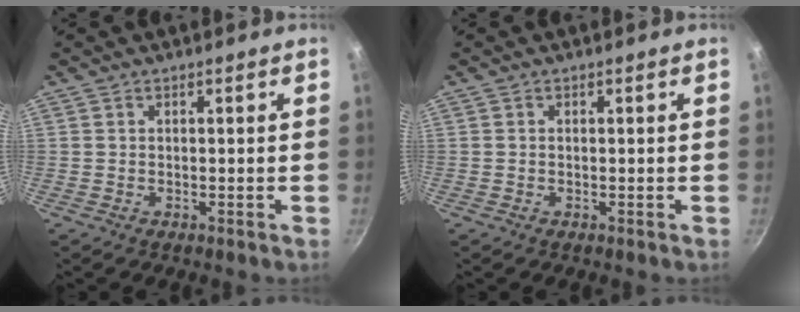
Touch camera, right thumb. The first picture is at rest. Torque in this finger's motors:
{"motor_torque": [-0.06, -0.06, -0.22, 0.11, -0.06]}